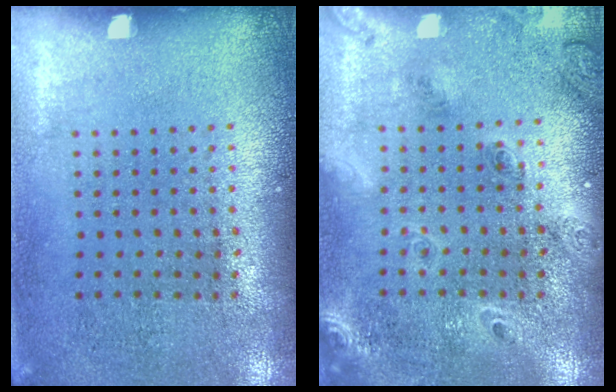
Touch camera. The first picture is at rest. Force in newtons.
{"total": 1.8, "press": 1.7, "slide": 0.8}